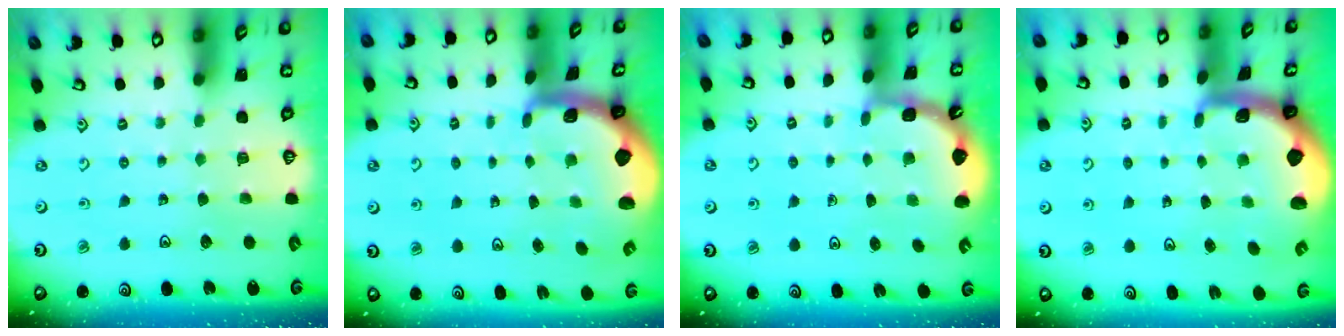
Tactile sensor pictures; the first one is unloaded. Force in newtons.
{"total": 2.7, "press": 1.7, "slide": 2.1}
{"total": 2.1, "press": 2.1, "slide": 0.2}
{"total": 2.7, "press": 1.7, "slide": 2.1}